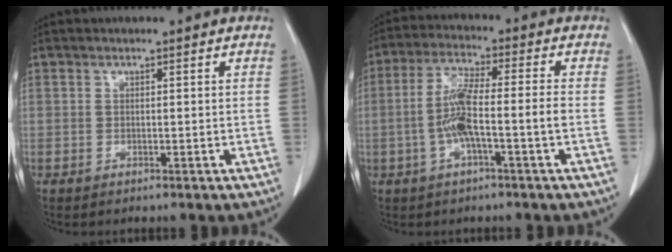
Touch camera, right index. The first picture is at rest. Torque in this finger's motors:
{"motor_torque": [1.45, -0.49, 0.75, 0.18]}